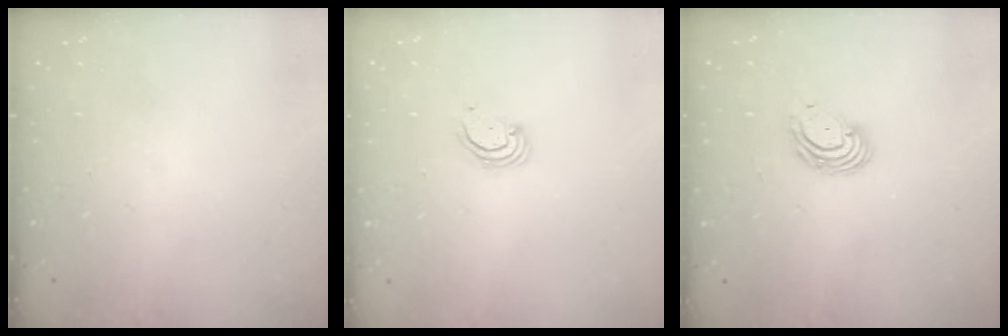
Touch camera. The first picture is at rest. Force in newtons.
{"total": 2.3, "press": 2.3, "slide": 0.2}
{"total": 5.7, "press": 5.7, "slide": 0.9}